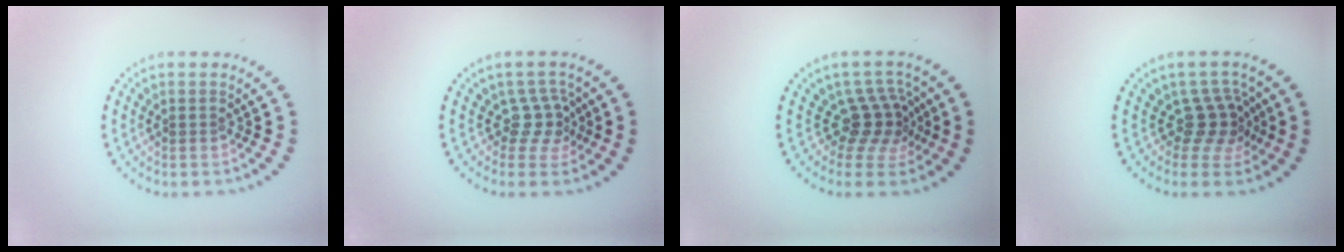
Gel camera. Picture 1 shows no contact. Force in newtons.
{"total": 2.4, "press": 1.6, "slide": 1.8}
{"total": 3.3, "press": 2.3, "slide": 2.4}
{"total": 2.8, "press": 2.2, "slide": 1.8}